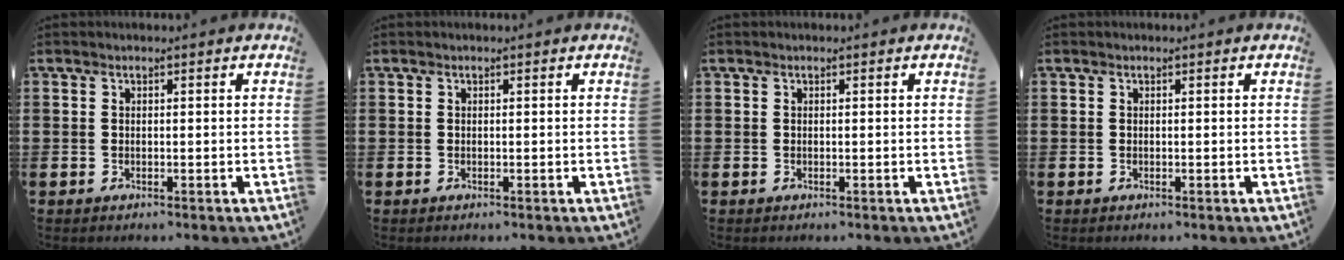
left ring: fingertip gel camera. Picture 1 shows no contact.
{"total": 0.0}
{"total": 0.0}
{"total": 0.0}